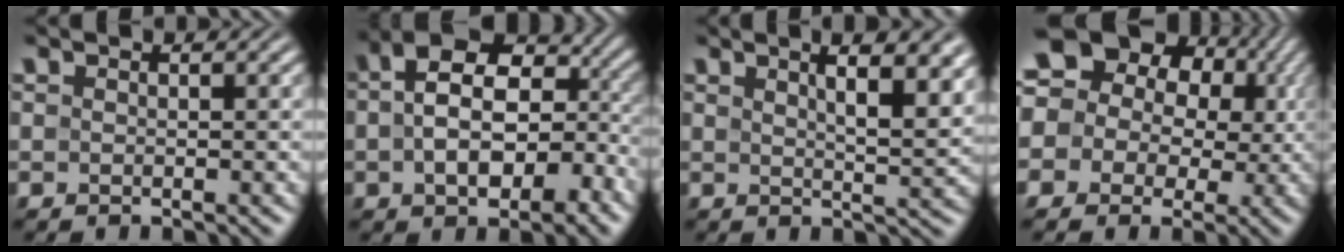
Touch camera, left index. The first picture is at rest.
{"total": 10.1, "force": [-0.1, 6.4, 7.9], "torque": [-0.128, 0.009, -0.004]}
{"total": 7.7, "force": [3.8, 2.5, 6.2], "torque": [-0.056, 0.023, 0.043]}
{"total": 17.4, "force": [5.0, 14.9, 7.4], "torque": [-0.166, 0.043, 0.039]}